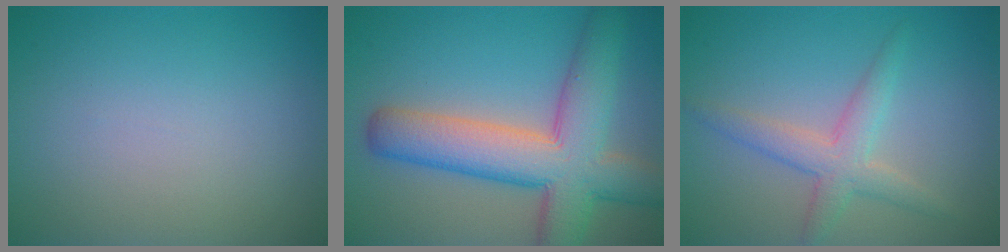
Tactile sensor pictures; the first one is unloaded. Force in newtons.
{"total": 9.8, "press": 9.7, "slide": 0.6}
{"total": 3.2, "press": 3.2, "slide": 0.2}